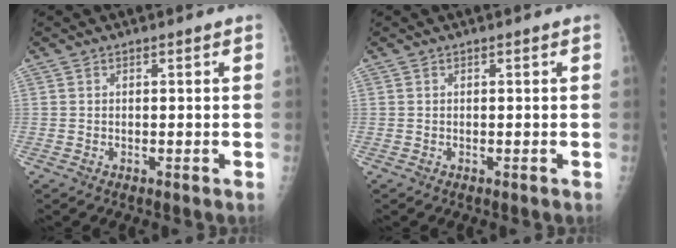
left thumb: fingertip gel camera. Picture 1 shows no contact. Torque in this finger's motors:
{"motor_torque": [0.00, 0.00, -0.05, -0.05, 0.00]}